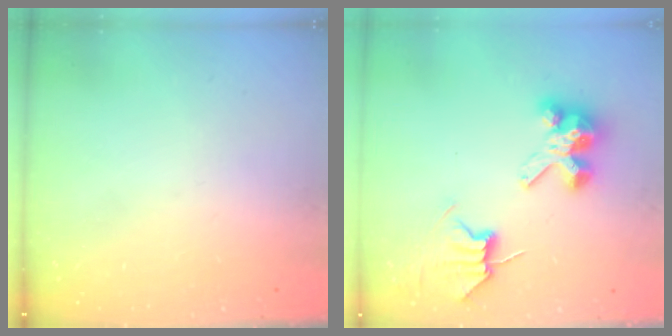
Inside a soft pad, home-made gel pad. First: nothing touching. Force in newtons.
{"total": 7.2, "press": 7.2, "slide": 0.6}